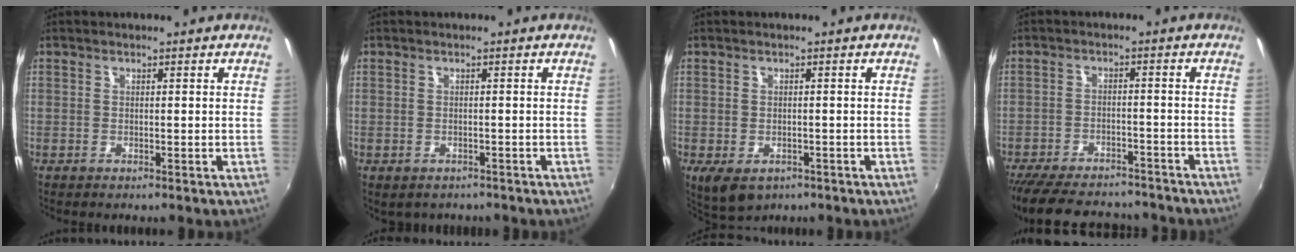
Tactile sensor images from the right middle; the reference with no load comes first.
{"total": 2.3, "force": [-1.4, 1.5, 0.9], "torque": [-0.021, -0.012, -0.016]}
{"total": 6.0, "force": [-2.9, 3.7, 3.8], "torque": [-0.072, -0.027, -0.038]}
{"total": 18.5, "force": [-15.8, 6.2, 7.3], "torque": [-0.164, -0.009, -0.223]}